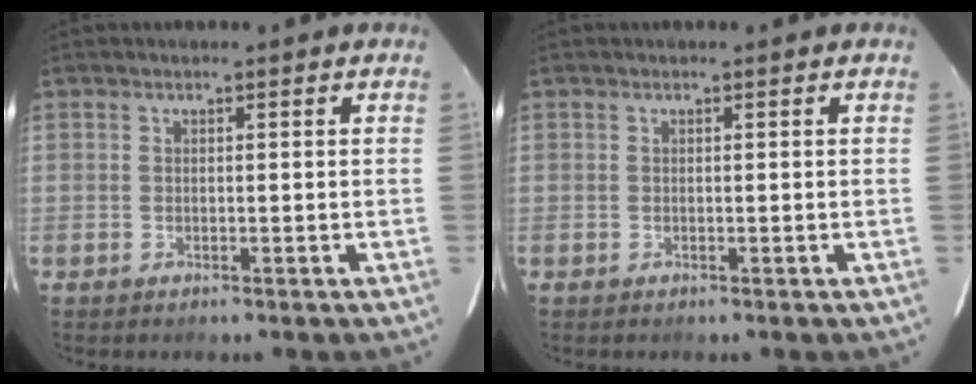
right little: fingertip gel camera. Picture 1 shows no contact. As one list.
[{"total": 0.0}]